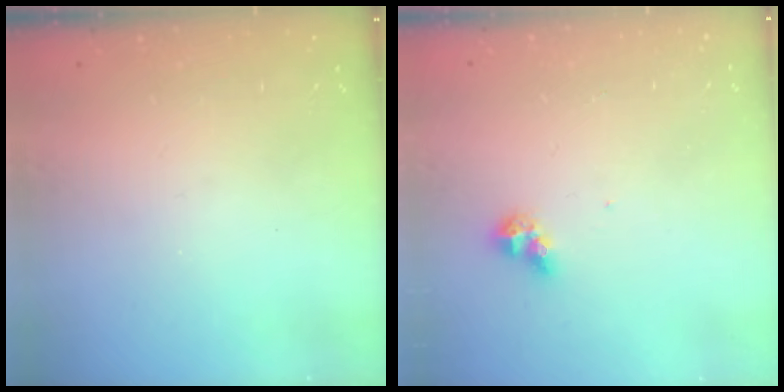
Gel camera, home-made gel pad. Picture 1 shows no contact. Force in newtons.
{"total": 6.1, "press": 6.1, "slide": 0.7}